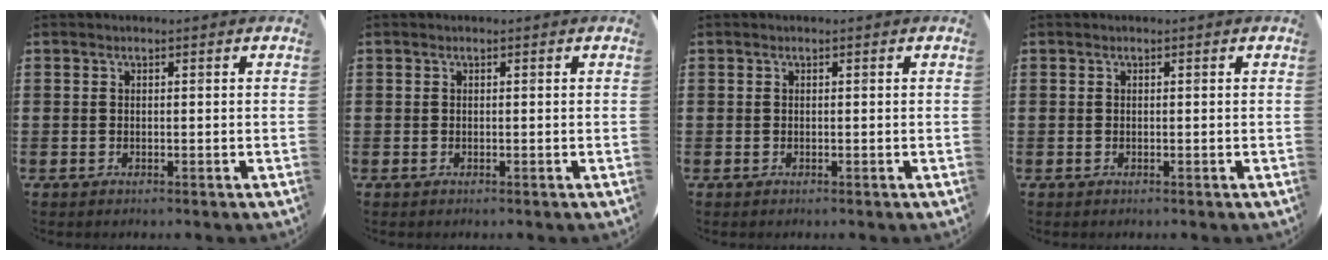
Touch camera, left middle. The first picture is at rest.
{"total": 0.0}
{"total": 0.0}
{"total": 0.0}